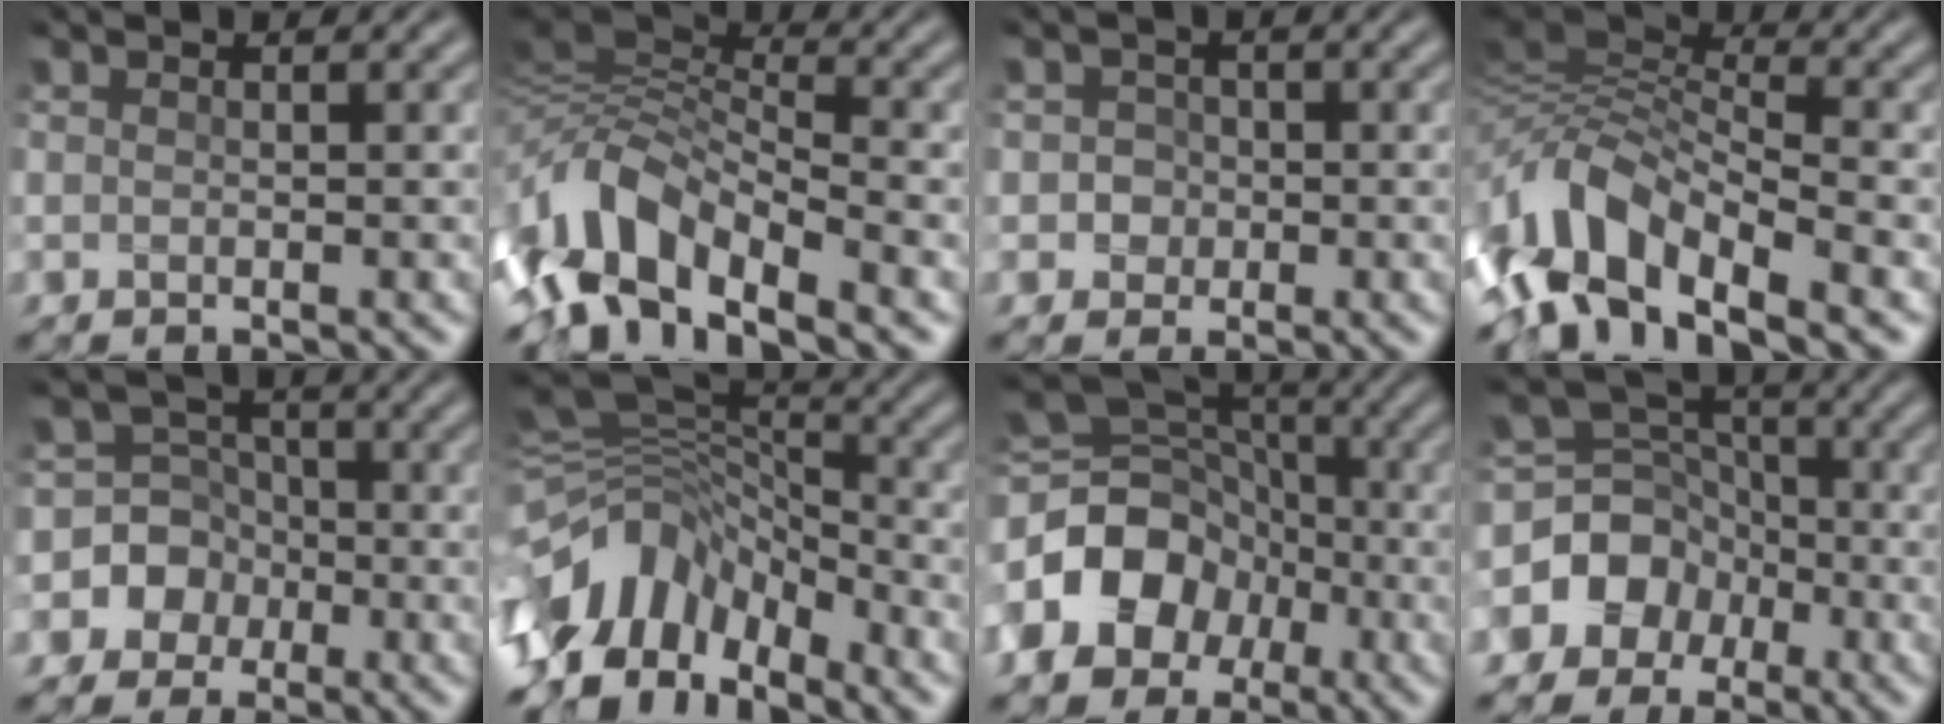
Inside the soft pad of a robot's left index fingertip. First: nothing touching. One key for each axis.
{"total": 9.1, "fx": -5.4, "fy": 3.7, "fz": 6.3, "tx": -0.119, "ty": 0.004, "tz": -0.114}
{"total": 2.6, "fx": -0.3, "fy": 2.5, "fz": 0.6, "tx": 0.014, "ty": 0.019, "tz": -0.022}
{"total": 9.7, "fx": -4.9, "fy": 4.3, "fz": 7.1, "tx": -0.143, "ty": 0.006, "tz": -0.101}
{"total": 8.1, "fx": -2.5, "fy": 7.6, "fz": 1.2, "tx": -0.035, "ty": 0.020, "tz": -0.060}
{"total": 9.0, "fx": -5.5, "fy": 5.0, "fz": 5.2, "tx": -0.096, "ty": 0.019, "tz": -0.115}
{"total": 11.4, "fx": -2.9, "fy": 9.2, "fz": 6.1, "tx": -0.130, "ty": -0.007, "tz": -0.062}
{"total": 7.8, "fx": -3.1, "fy": 6.6, "fz": 2.7, "tx": -0.056, "ty": 0.012, "tz": -0.070}